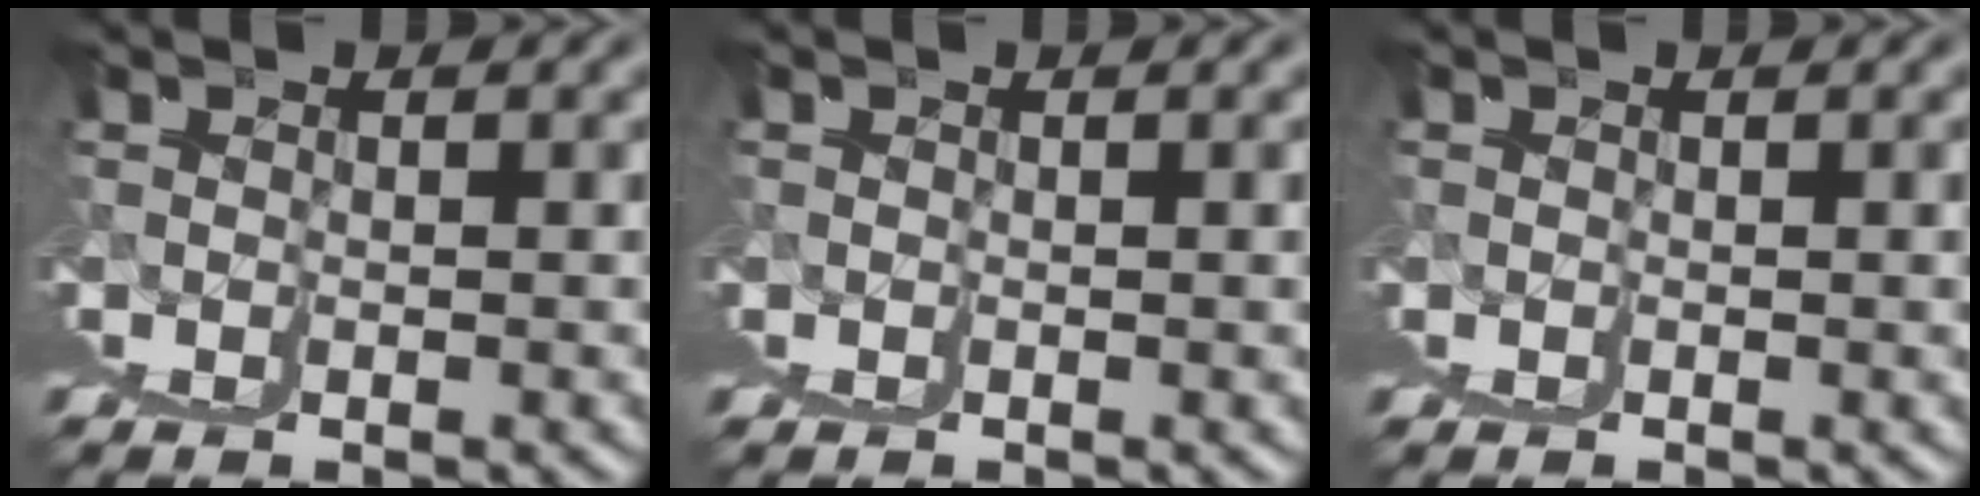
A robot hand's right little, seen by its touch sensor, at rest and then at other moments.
{"total": 1.6, "force": [1.5, -0.5, 0.0], "torque": [0.010, 0.002, 0.025]}
{"total": 1.9, "force": [1.8, -0.6, 0.2], "torque": [0.010, 0.004, 0.029]}